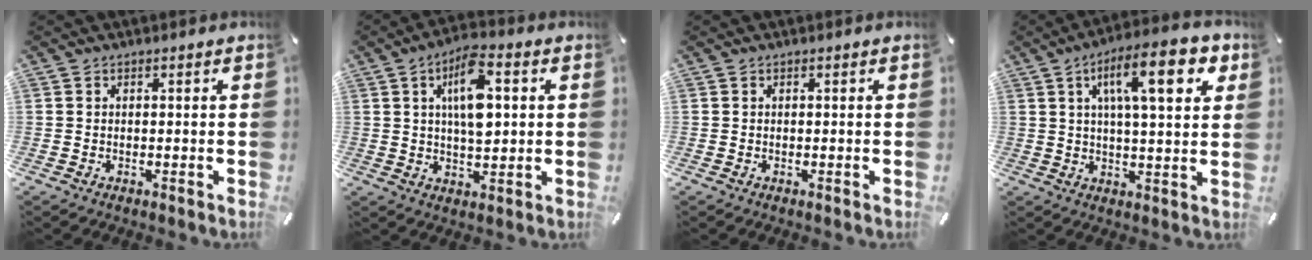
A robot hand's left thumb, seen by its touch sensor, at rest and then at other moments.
{"total": 11.2, "force": [3.0, 5.0, 9.6], "torque": [-0.174, -0.003, 0.045]}
{"total": 0.0}
{"total": 15.8, "force": [6.7, 4.9, 13.5], "torque": [-0.217, -0.004, 0.101]}